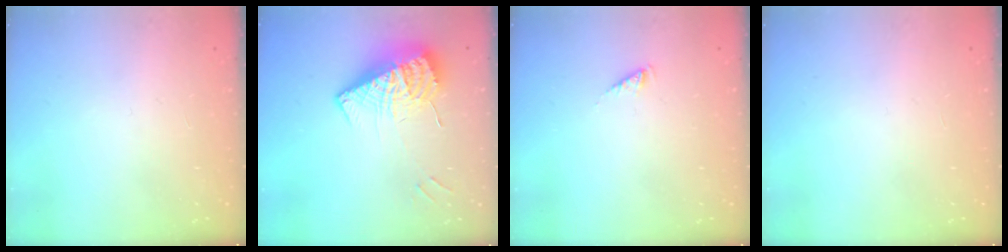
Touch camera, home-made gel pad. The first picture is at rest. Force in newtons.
{"total": 13.2, "press": 13.1, "slide": 1.9}
{"total": 0.8, "press": 0.8, "slide": 0.2}
{"total": 0.0}